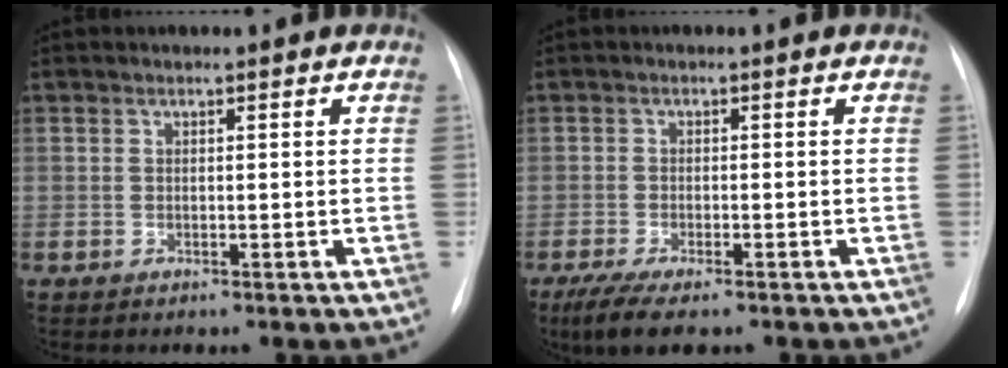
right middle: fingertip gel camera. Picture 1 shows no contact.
{"total": 6.7, "force": [-4.7, 1.6, 4.5], "torque": [-0.080, -0.018, -0.075]}